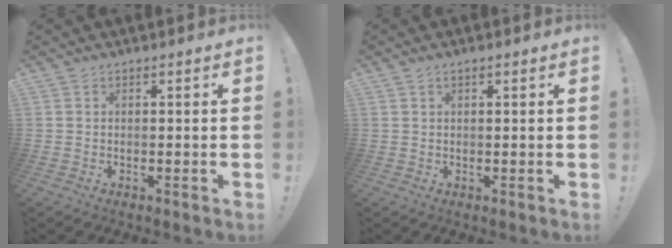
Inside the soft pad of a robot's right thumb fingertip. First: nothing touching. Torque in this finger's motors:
{"motor_torque": [-0.05, -0.17, -0.14, 0.28, 0.09]}